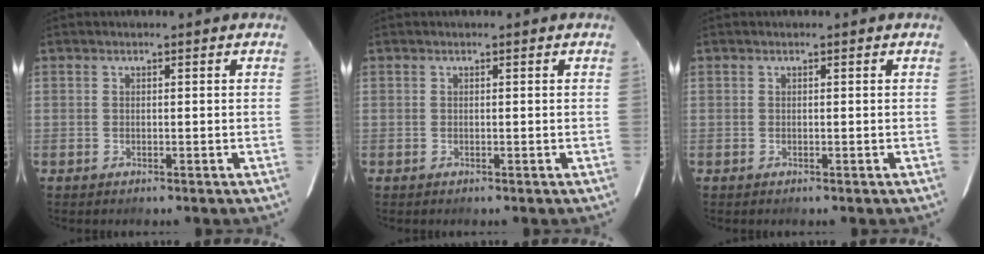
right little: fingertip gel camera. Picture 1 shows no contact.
{"total": 0.0}
{"total": 0.0}